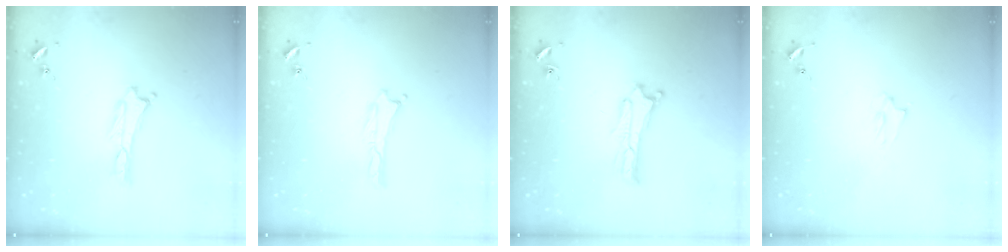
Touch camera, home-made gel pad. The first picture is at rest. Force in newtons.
{"total": 0.0}
{"total": 2.5, "press": 2.5, "slide": 0.1}
{"total": 1.4, "press": 1.3, "slide": 0.3}